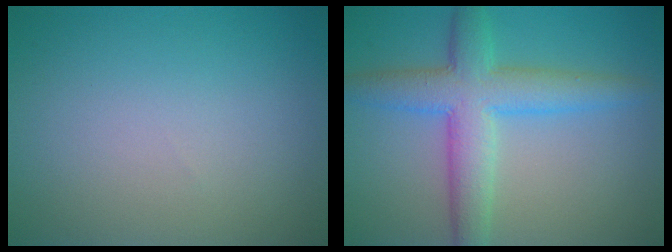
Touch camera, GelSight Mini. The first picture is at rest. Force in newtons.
{"total": 6.0, "press": 6.0, "slide": 0.1}